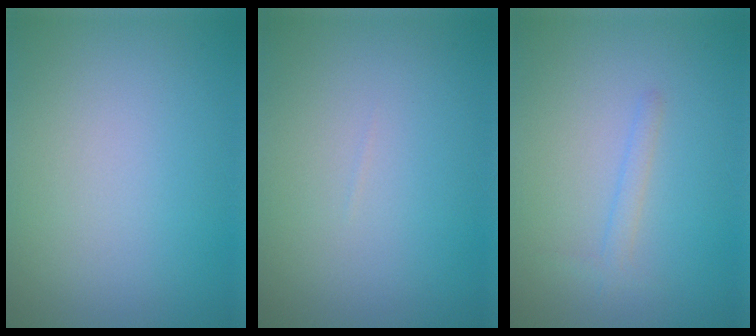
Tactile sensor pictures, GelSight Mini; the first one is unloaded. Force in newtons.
{"total": 0.0}
{"total": 1.2, "press": 1.2, "slide": 0.0}